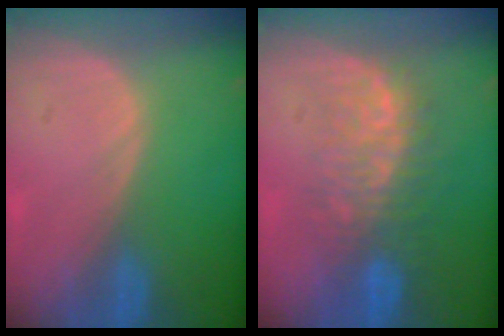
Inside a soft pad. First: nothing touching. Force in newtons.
{"total": 7.8, "press": 7.6, "slide": 1.7}